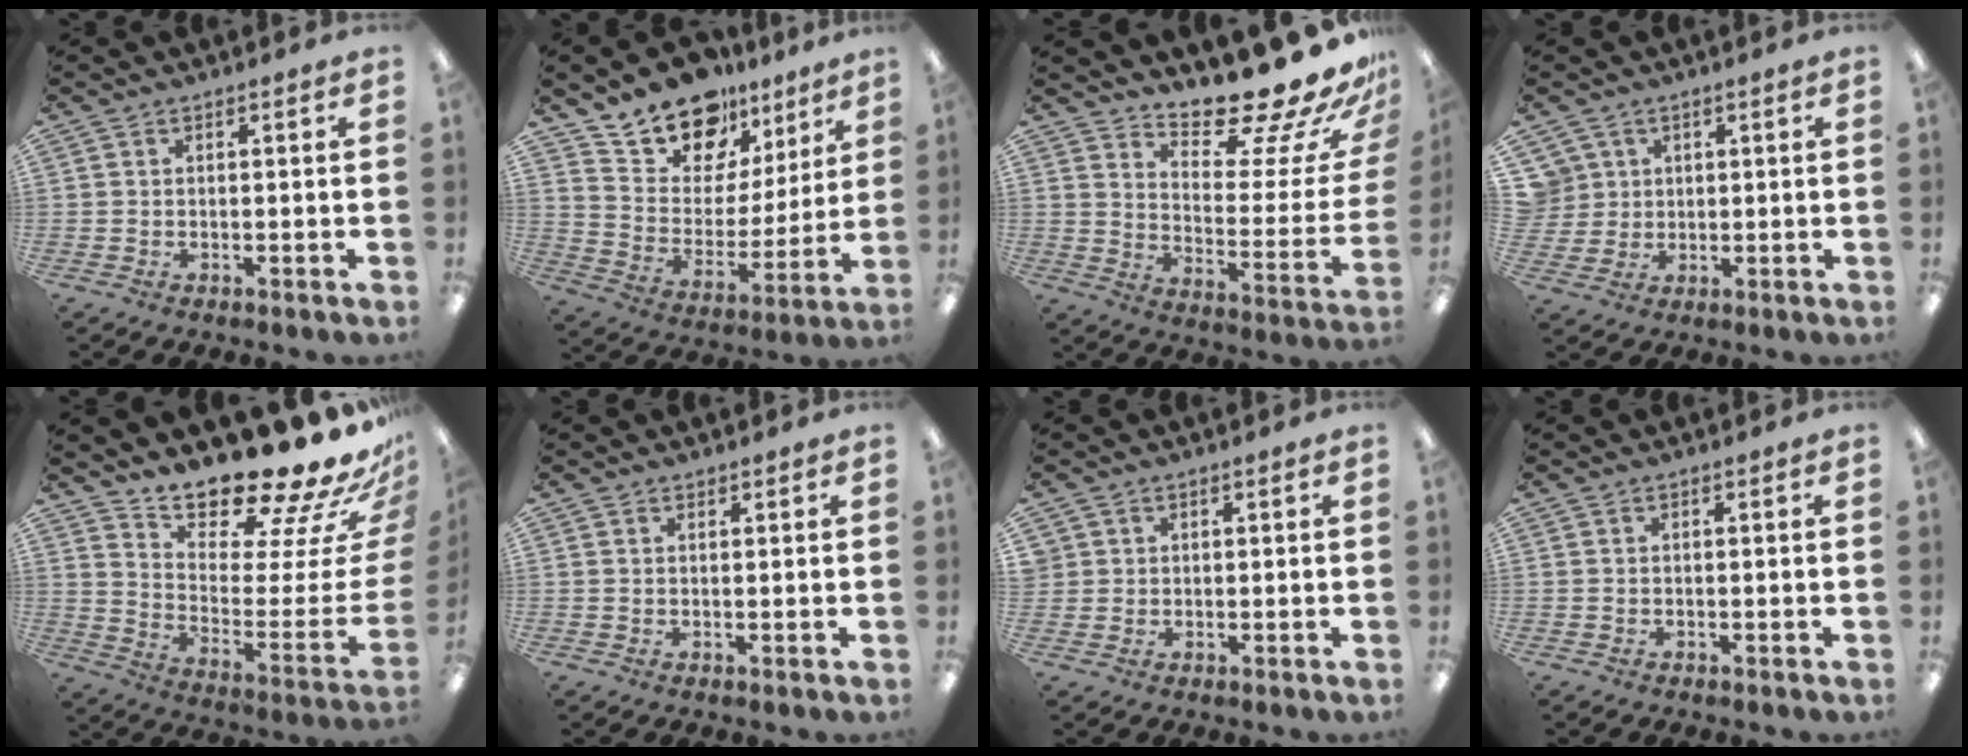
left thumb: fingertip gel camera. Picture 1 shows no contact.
{"total": 16.3, "force": [13.5, 8.5, 3.4], "torque": [-0.082, -0.108, 0.249]}
{"total": 18.3, "force": [16.2, 3.7, 7.8], "torque": [-0.089, -0.142, 0.262]}
{"total": 5.2, "force": [2.2, 4.7, 0.0], "torque": [-0.016, -0.001, 0.044]}
{"total": 21.3, "force": [19.0, 4.7, 8.4], "torque": [-0.106, -0.167, 0.314]}
{"total": 0.8, "force": [0.8, 0.3, 0.1], "torque": [-0.002, 0.001, 0.014]}
{"total": 1.8, "force": [0.7, 1.7, -0.1], "torque": [-0.002, 0.002, 0.013]}
{"total": 0.0}